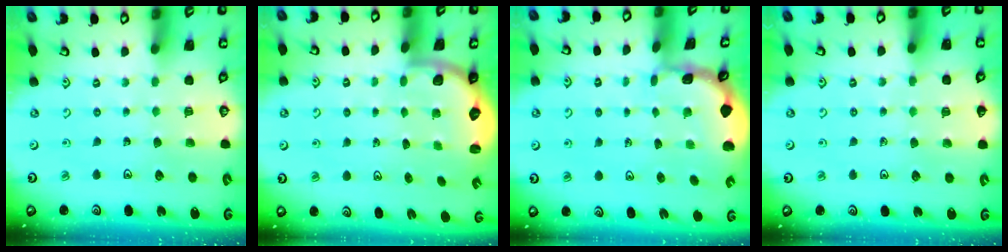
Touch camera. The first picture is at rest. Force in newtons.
{"total": 2.5, "press": 2.1, "slide": 1.3}
{"total": 1.5, "press": 1.5, "slide": 0.1}
{"total": 5.5, "press": 5.4, "slide": 0.7}